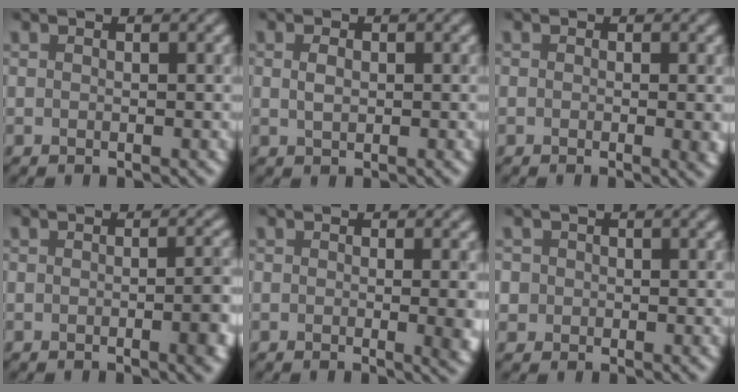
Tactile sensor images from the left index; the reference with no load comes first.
{"total": 1.3, "force": [0.2, 0.9, 1.0], "torque": [-0.023, 0.001, 0.004]}
{"total": 1.6, "force": [-0.2, 0.5, 1.5], "torque": [-0.018, -0.005, -0.004]}
{"total": 3.2, "force": [-1.2, 0.9, 2.9], "torque": [-0.035, 0.000, -0.016]}
{"total": 4.6, "force": [-0.5, 2.0, 4.1], "torque": [-0.027, -0.002, -0.006]}
{"total": 2.2, "force": [0.4, 2.0, 0.6], "torque": [0.003, 0.011, -0.003]}